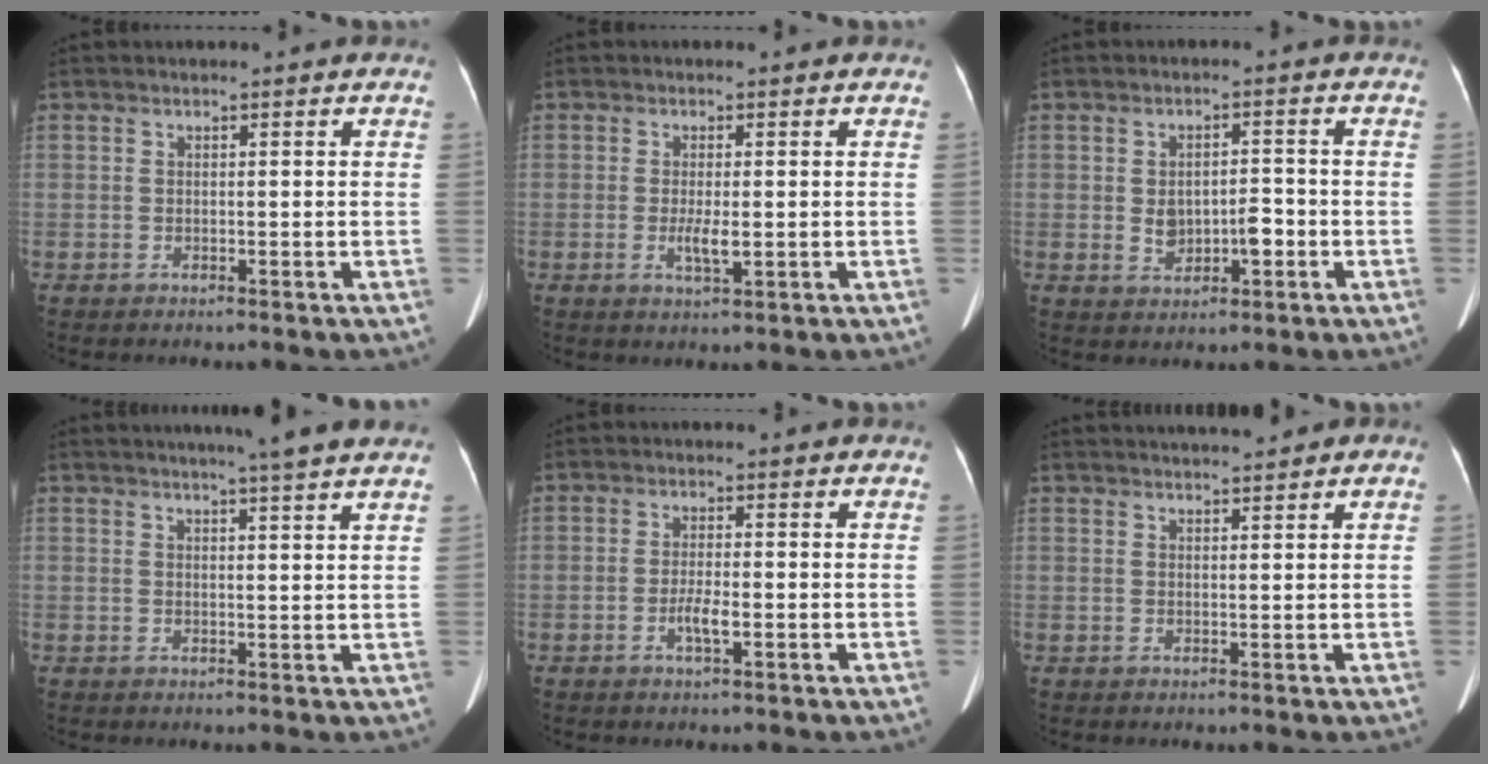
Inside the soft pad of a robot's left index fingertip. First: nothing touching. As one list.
[{"total": 2.6, "force": [-0.4, 0.6, 2.5], "torque": [-0.052, -0.005, -0.006]}, {"total": 4.7, "force": [-1.1, 2.7, 3.7], "torque": [-0.066, 0.010, -0.008]}, {"total": 7.5, "force": [6.2, -0.7, 4.1], "torque": [-0.056, 0.012, 0.070]}, {"total": 2.7, "force": [-1.0, 0.4, 2.4], "torque": [-0.050, -0.001, -0.019]}, {"total": 4.8, "force": [4.4, 0.4, 1.8], "torque": [-0.023, 0.022, 0.064]}]